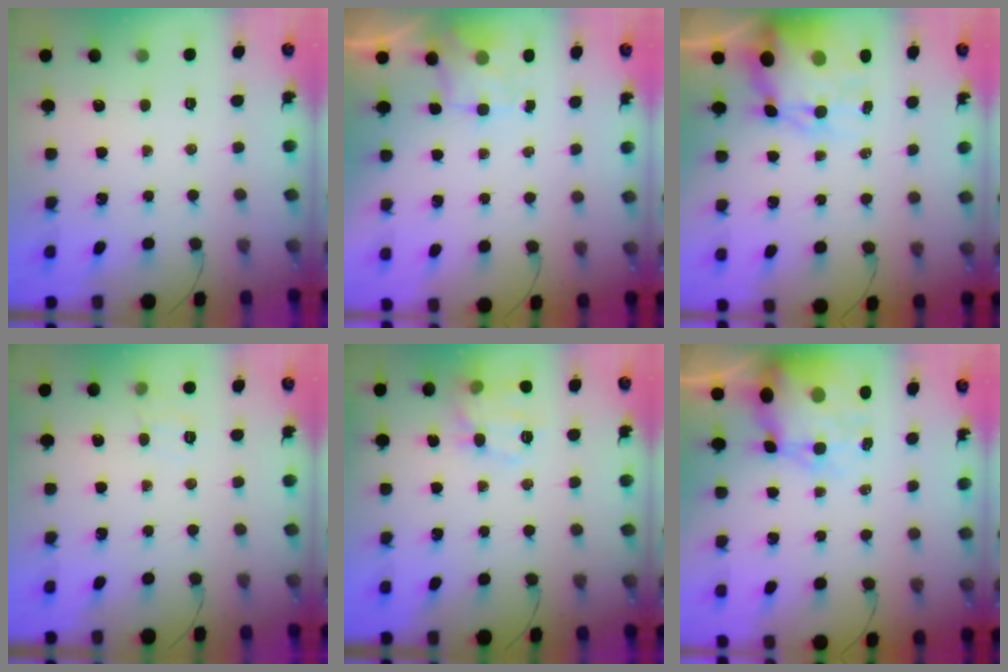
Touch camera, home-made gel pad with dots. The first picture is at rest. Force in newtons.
{"total": 1.8, "press": 1.5, "slide": 1.0}
{"total": 10.2, "press": 9.8, "slide": 3.0}
{"total": 5.8, "press": 5.7, "slide": 1.3}
{"total": 11.8, "press": 11.8, "slide": 0.5}
{"total": 9.6, "press": 9.2, "slide": 2.7}